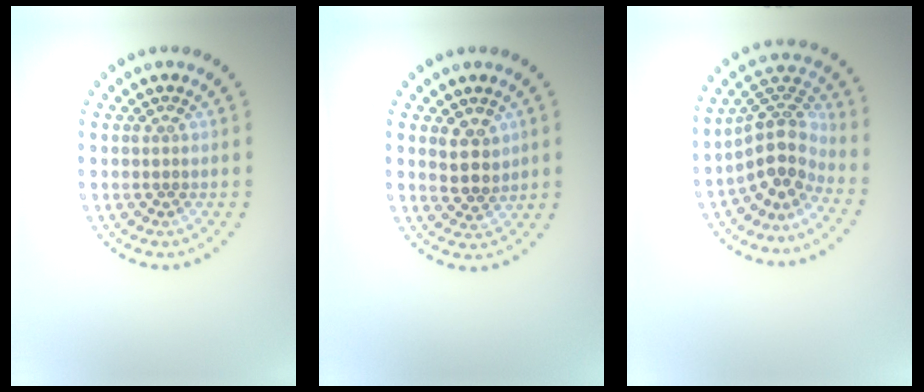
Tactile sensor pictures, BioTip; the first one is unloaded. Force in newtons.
{"total": 2.6, "press": 2.3, "slide": 1.1}
{"total": 4.3, "press": 3.2, "slide": 2.9}